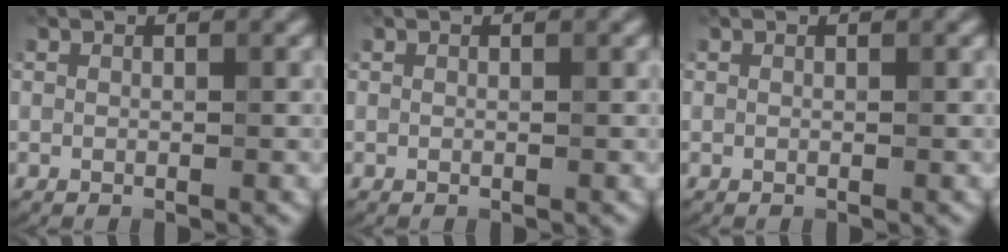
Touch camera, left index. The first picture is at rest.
{"total": 0.0}
{"total": 0.0}